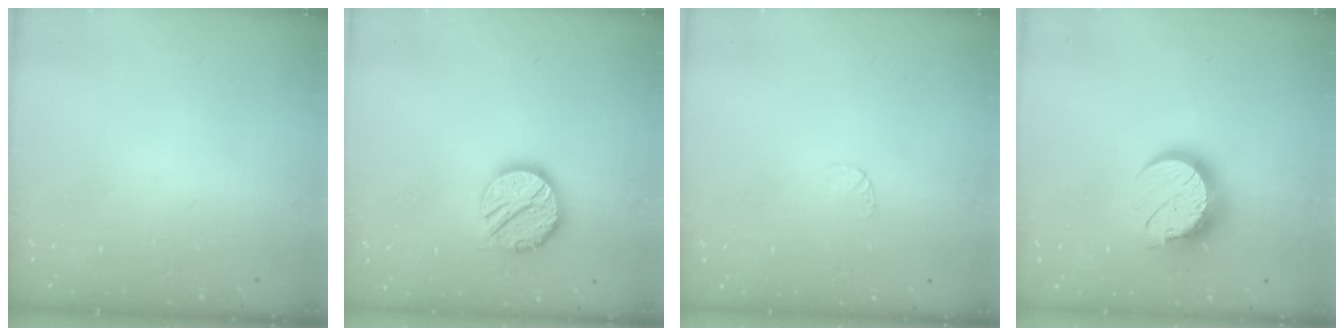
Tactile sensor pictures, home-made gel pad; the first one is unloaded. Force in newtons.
{"total": 13.3, "press": 13.3, "slide": 0.8}
{"total": 3.3, "press": 3.3, "slide": 0.4}
{"total": 12.3, "press": 12.2, "slide": 0.9}